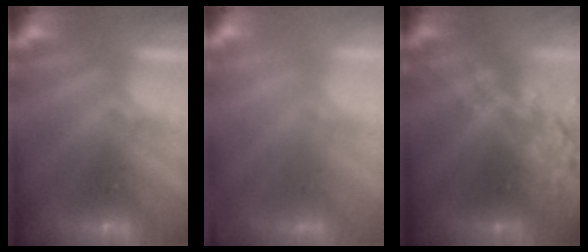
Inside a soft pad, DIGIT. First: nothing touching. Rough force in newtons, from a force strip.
{"total": 2.0}
{"total": 9.3}